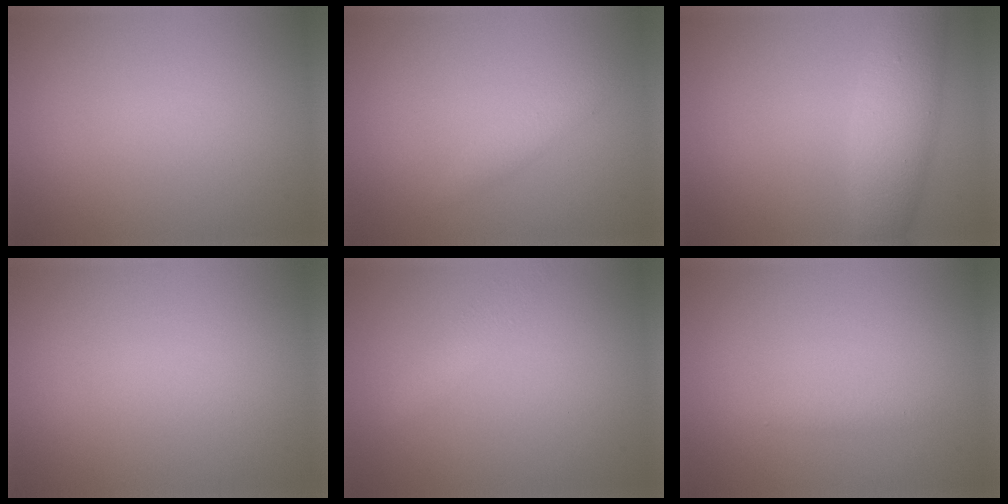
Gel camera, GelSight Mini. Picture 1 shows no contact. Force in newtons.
{"total": 1.3, "press": 1.3, "slide": 0.0}
{"total": 4.6, "press": 4.6, "slide": 0.1}
{"total": 0.0}
{"total": 1.6, "press": 1.6, "slide": 0.1}
{"total": 0.7, "press": 0.7, "slide": 0.0}